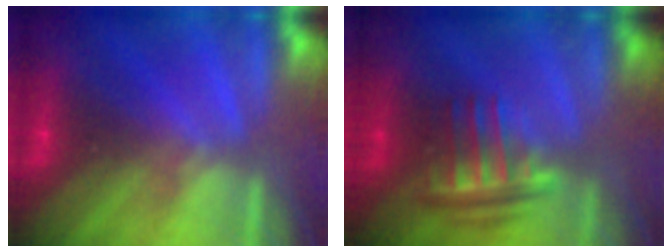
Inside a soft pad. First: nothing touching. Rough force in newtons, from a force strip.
{"total": 3.7}